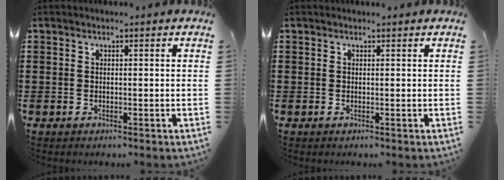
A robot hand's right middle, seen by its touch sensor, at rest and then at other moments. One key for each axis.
{"total": 0.0}